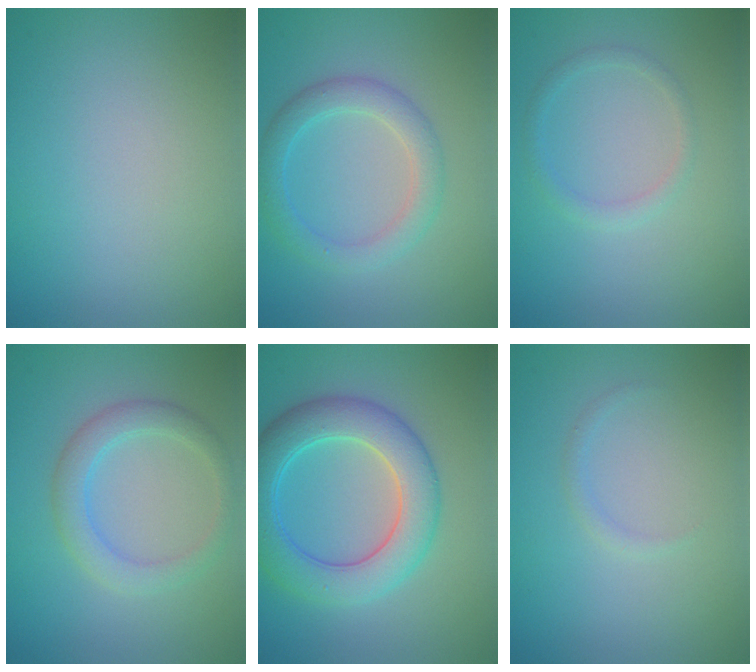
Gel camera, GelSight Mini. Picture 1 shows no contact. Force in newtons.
{"total": 3.2, "press": 3.2, "slide": 0.0}
{"total": 1.3, "press": 1.3, "slide": 0.1}
{"total": 3.0, "press": 3.0, "slide": 0.0}
{"total": 6.5, "press": 6.5, "slide": 0.0}
{"total": 0.7, "press": 0.7, "slide": 0.1}